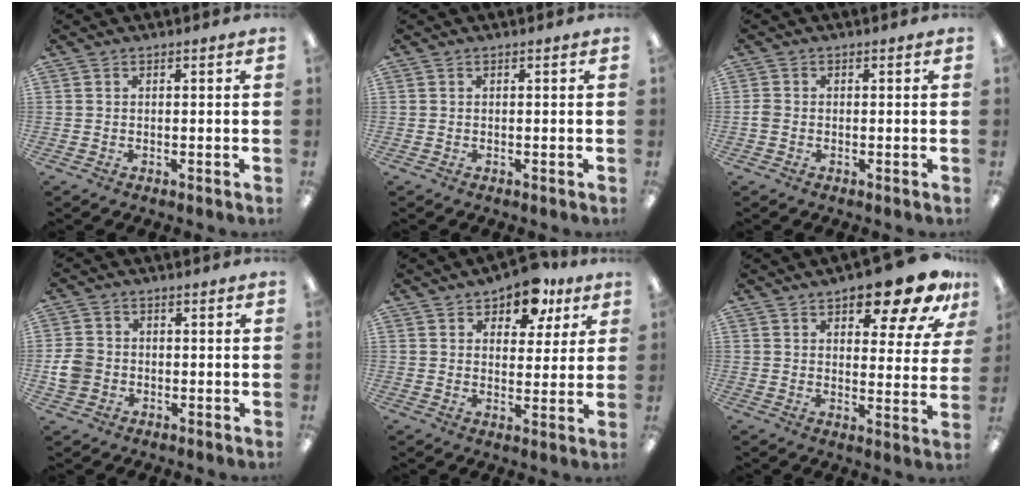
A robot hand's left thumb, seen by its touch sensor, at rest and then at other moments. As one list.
[{"total": 0.0}, {"total": 1.6, "force": [-0.4, 1.1, 1.0], "torque": [-0.018, 0.003, -0.007]}, {"total": 5.1, "force": [-0.8, 4.5, 2.3], "torque": [-0.054, 0.007, -0.015]}, {"total": 10.4, "force": [7.3, 5.5, 5.0], "torque": [-0.068, -0.032, 0.128]}, {"total": 14.9, "force": [10.6, 5.5, 9.0], "torque": [-0.112, -0.062, 0.172]}]